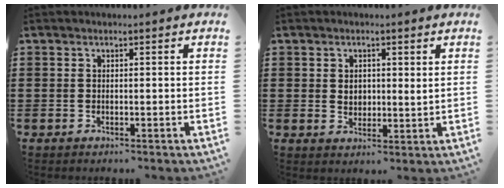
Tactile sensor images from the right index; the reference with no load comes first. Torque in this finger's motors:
{"motor_torque": [0.66, 0.00, 0.07, 0.05]}